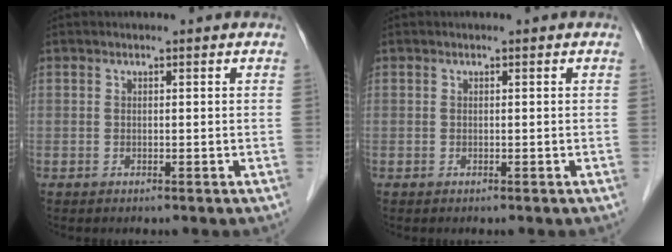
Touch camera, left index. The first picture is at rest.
{"total": 0.0}